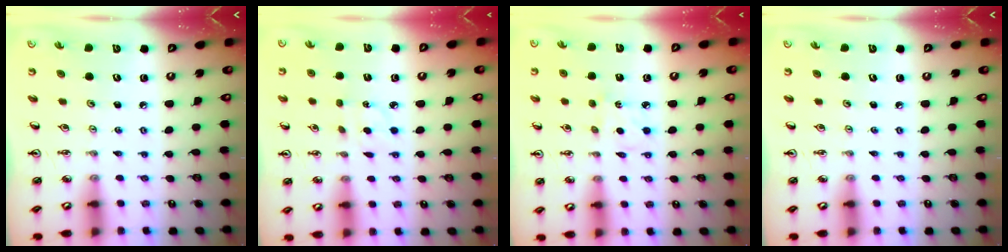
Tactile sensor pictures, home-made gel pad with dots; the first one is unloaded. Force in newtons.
{"total": 3.2, "press": 3.2, "slide": 0.4}
{"total": 6.1, "press": 6.1, "slide": 0.5}
{"total": 0.0}